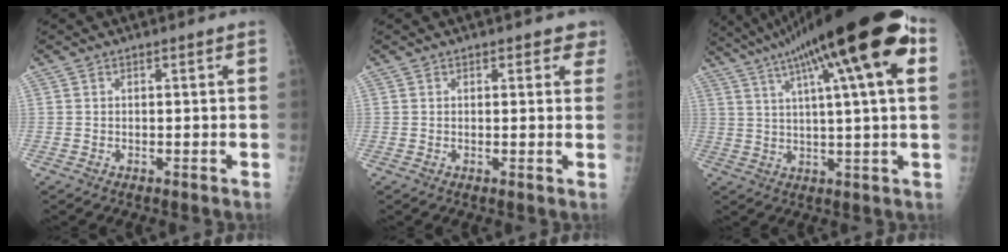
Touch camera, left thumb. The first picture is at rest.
{"total": 2.7, "force": [1.8, 1.7, 1.0], "torque": [0.022, -0.005, 0.015]}
{"total": 24.0, "force": [10.6, 3.7, 21.1], "torque": [-0.341, 0.023, 0.160]}